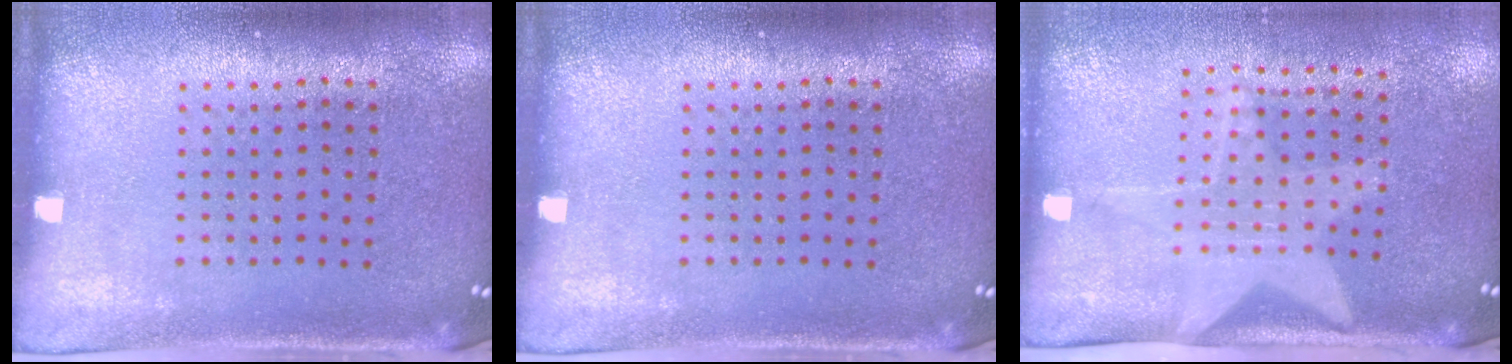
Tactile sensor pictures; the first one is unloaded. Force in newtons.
{"total": 0.0}
{"total": 2.1, "press": 1.6, "slide": 1.3}